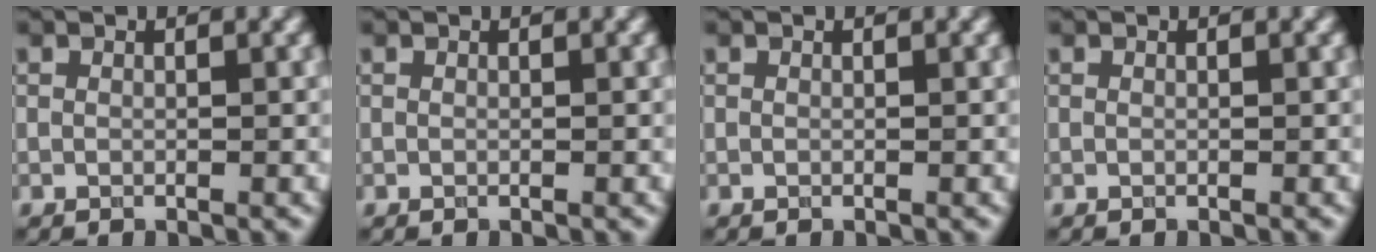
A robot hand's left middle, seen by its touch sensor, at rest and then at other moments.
{"total": 0.0}
{"total": 0.0}
{"total": 0.0}